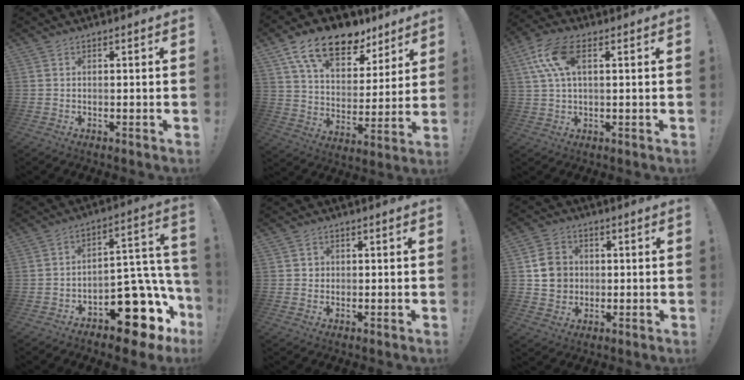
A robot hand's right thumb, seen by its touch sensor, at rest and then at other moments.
{"total": 17.6, "force": [11.3, 9.3, 9.7], "torque": [-0.159, -0.068, 0.203]}
{"total": 11.1, "force": [3.5, 5.2, 9.1], "torque": [-0.175, 0.000, 0.069]}
{"total": 17.2, "force": [-9.1, 8.6, 11.9], "torque": [-0.109, 0.048, -0.139]}
{"total": 1.7, "force": [0.3, 1.6, 0.2], "torque": [0.001, 0.001, 0.004]}
{"total": 9.5, "force": [0.8, 8.6, 4.0], "torque": [-0.046, 0.003, 0.023]}